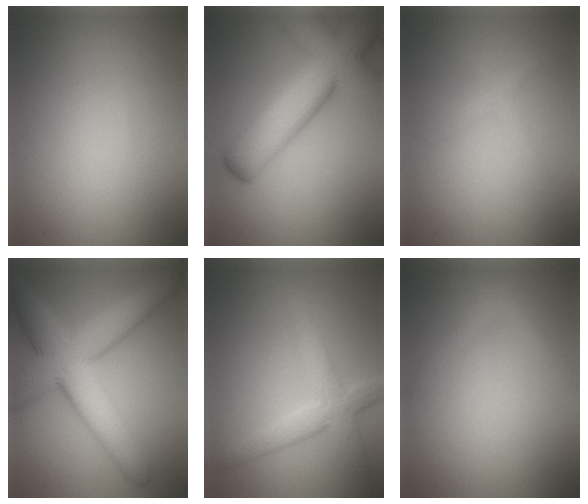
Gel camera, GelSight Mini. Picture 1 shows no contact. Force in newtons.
{"total": 11.5, "press": 11.5, "slide": 0.7}
{"total": 1.1, "press": 1.1, "slide": 0.0}
{"total": 9.3, "press": 9.3, "slide": 0.1}
{"total": 4.0, "press": 4.0, "slide": 0.2}
{"total": 2.2, "press": 2.2, "slide": 0.1}